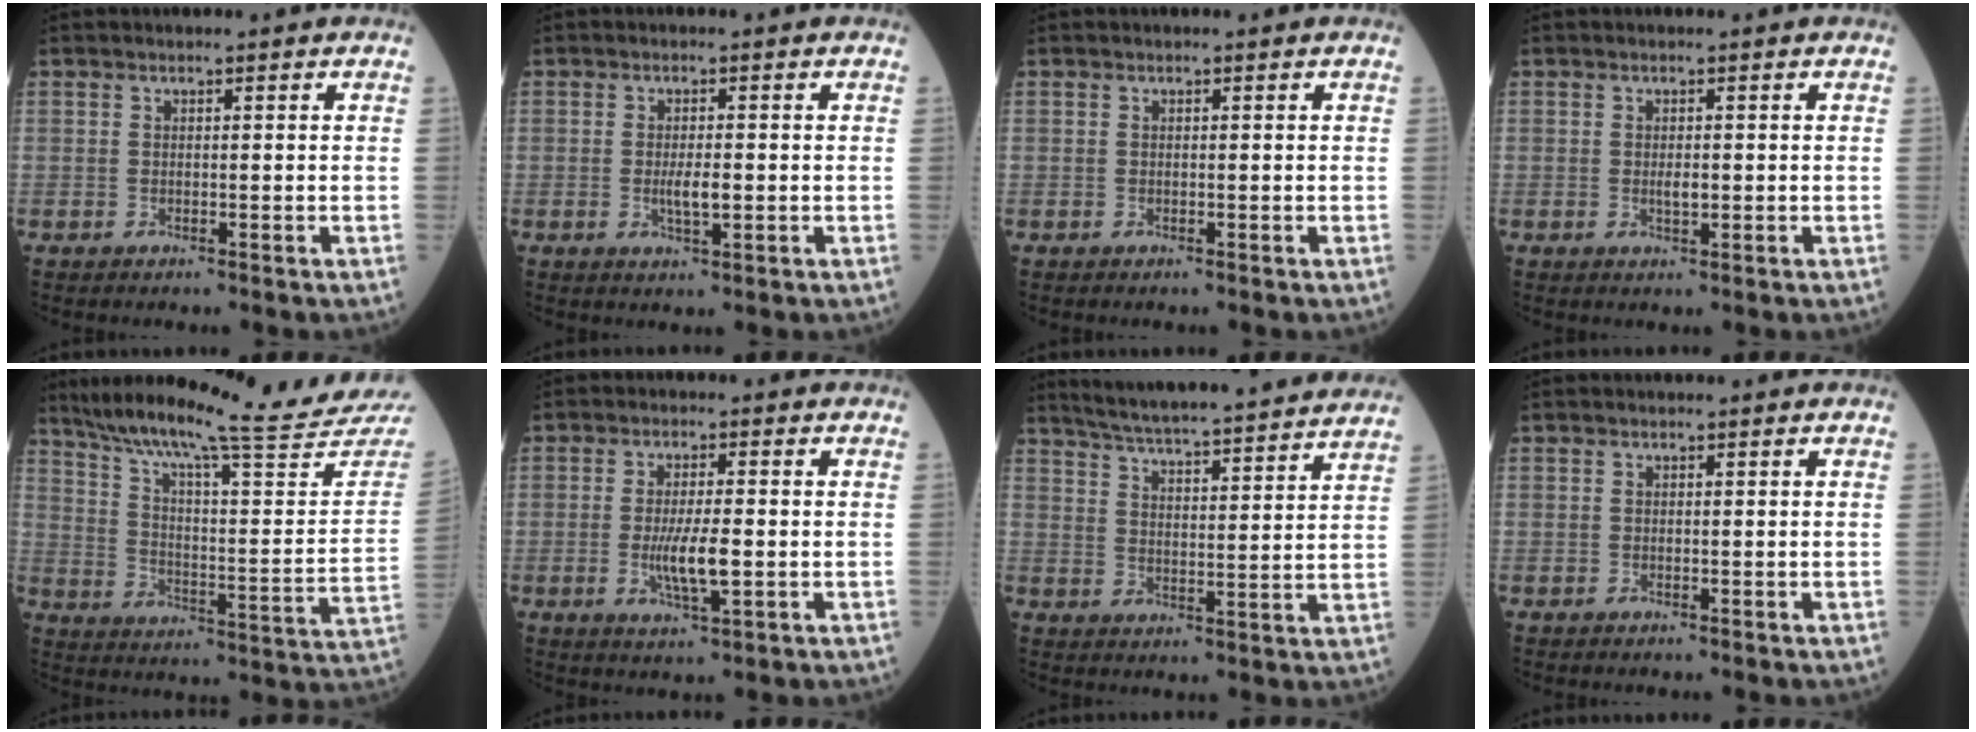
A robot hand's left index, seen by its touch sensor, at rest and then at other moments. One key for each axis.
{"total": 2.9, "fx": -0.5, "fy": 0.6, "fz": 2.7, "tx": -0.056, "ty": -0.006, "tz": -0.008}
{"total": 0.0}
{"total": 1.4, "fx": -0.2, "fy": 0.5, "fz": 1.3, "tx": -0.025, "ty": -0.005, "tz": -0.002}
{"total": 25.1, "fx": 22.9, "fy": -1.1, "fz": 10.4, "tx": -0.175, "ty": -0.084, "tz": 0.314}
{"total": 5.7, "fx": -1.1, "fy": 0.9, "fz": 5.5, "tx": -0.113, "ty": -0.014, "tz": -0.018}
{"total": 23.5, "fx": 21.6, "fy": 0.6, "fz": 9.3, "tx": -0.150, "ty": -0.014, "tz": 0.288}
{"total": 0.0}